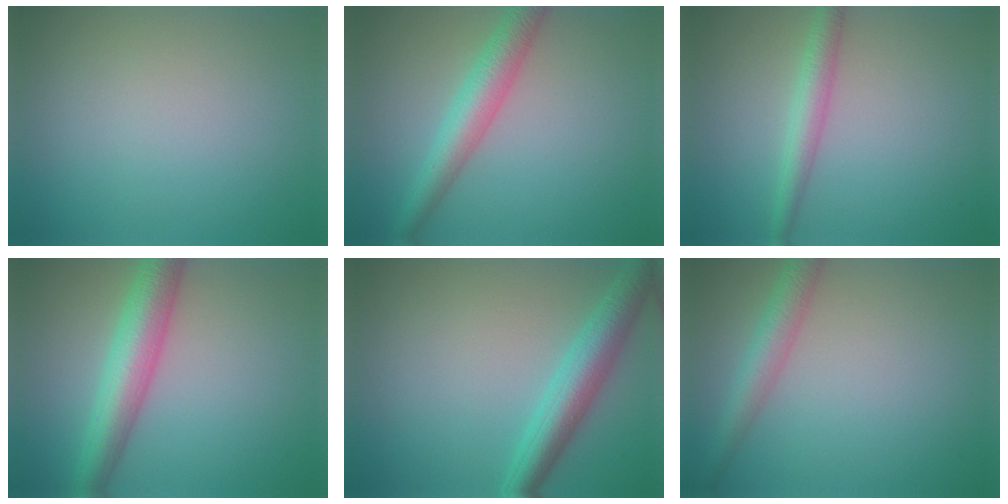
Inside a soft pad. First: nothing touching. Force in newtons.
{"total": 4.4, "press": 4.4, "slide": 0.1}
{"total": 2.7, "press": 2.7, "slide": 0.1}
{"total": 6.2, "press": 6.2, "slide": 0.2}
{"total": 5.0, "press": 5.0, "slide": 0.2}
{"total": 3.4, "press": 3.4, "slide": 0.2}